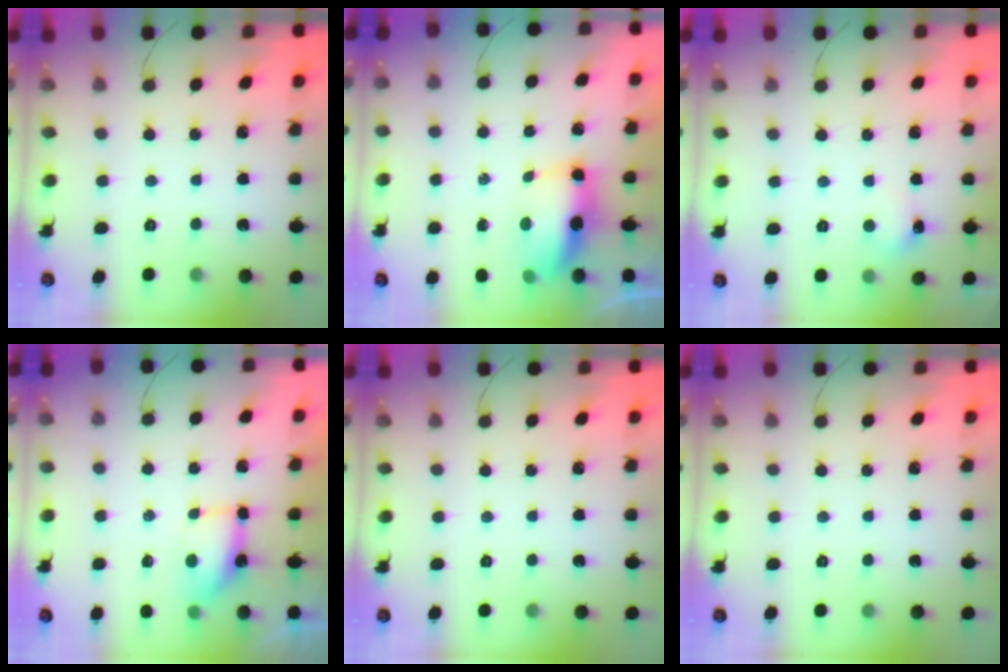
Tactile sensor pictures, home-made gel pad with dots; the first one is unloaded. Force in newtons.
{"total": 7.4, "press": 7.4, "slide": 0.8}
{"total": 5.4, "press": 5.2, "slide": 1.6}
{"total": 6.6, "press": 6.6, "slide": 0.2}
{"total": 0.0}
{"total": 0.0}